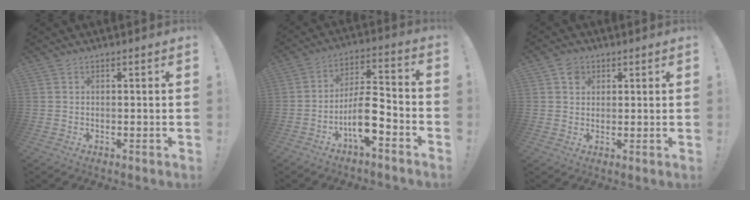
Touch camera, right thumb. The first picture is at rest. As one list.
[{"total": 11.5, "force": [-5.0, 4.1, 9.5], "torque": [-0.168, 0.026, -0.085]}, {"total": 3.7, "force": [1.6, 3.1, 1.0], "torque": [-0.010, -0.003, 0.027]}]